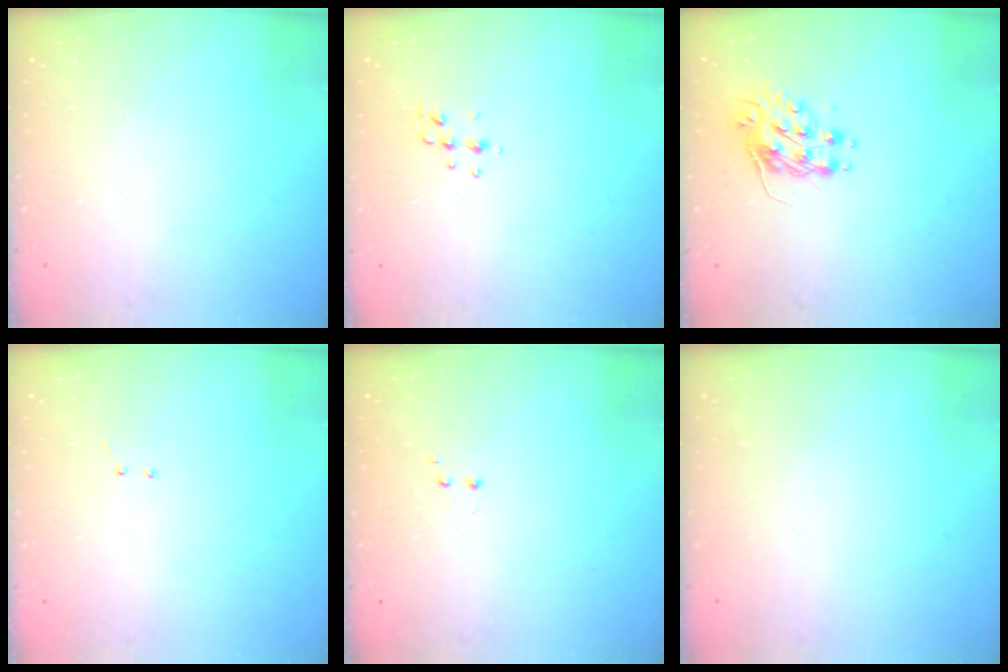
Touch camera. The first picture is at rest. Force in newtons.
{"total": 4.6, "press": 4.5, "slide": 1.0}
{"total": 8.8, "press": 8.7, "slide": 0.4}
{"total": 3.0, "press": 2.9, "slide": 0.7}
{"total": 1.2, "press": 1.1, "slide": 0.5}
{"total": 0.0}